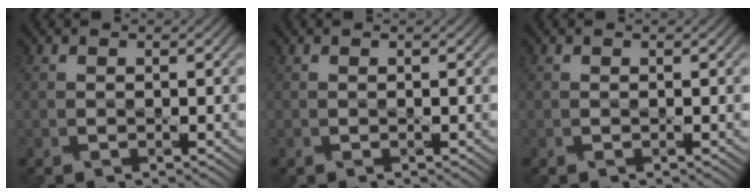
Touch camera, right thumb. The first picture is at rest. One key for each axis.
{"total": 0.0}
{"total": 0.0}